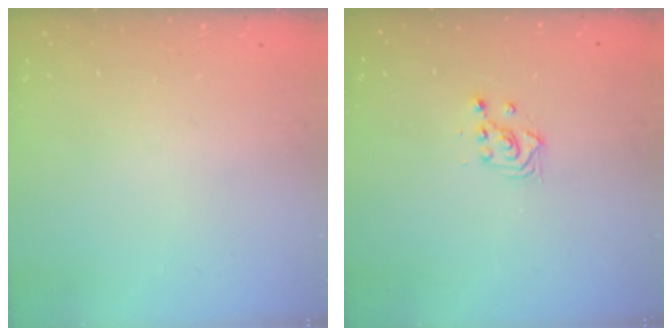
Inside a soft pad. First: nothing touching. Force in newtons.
{"total": 2.3, "press": 2.3, "slide": 0.2}